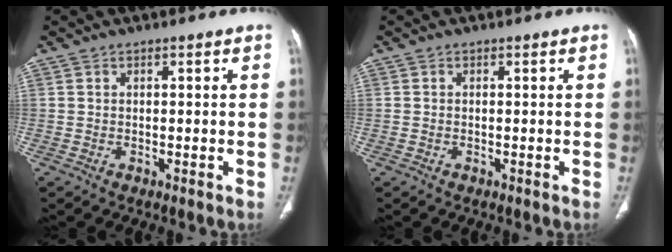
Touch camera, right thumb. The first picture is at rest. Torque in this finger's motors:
{"motor_torque": [0.40, 0.23, -0.02, 0.39, 0.03]}